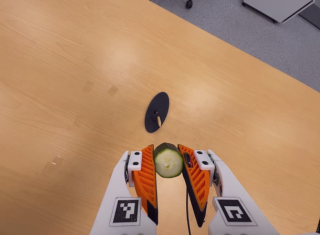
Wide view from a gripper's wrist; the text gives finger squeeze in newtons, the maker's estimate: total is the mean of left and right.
{"total": 9.1, "left": 8.5, "right": 9.7}